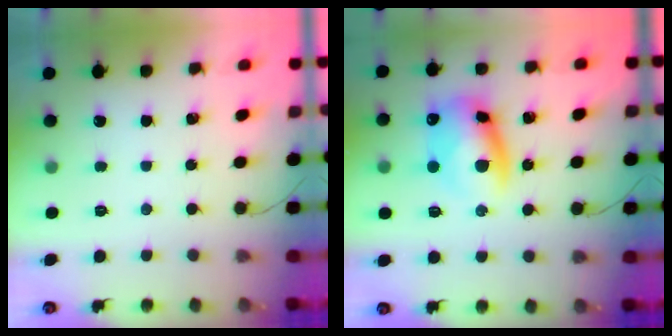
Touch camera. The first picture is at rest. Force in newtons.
{"total": 10.9, "press": 10.7, "slide": 1.9}